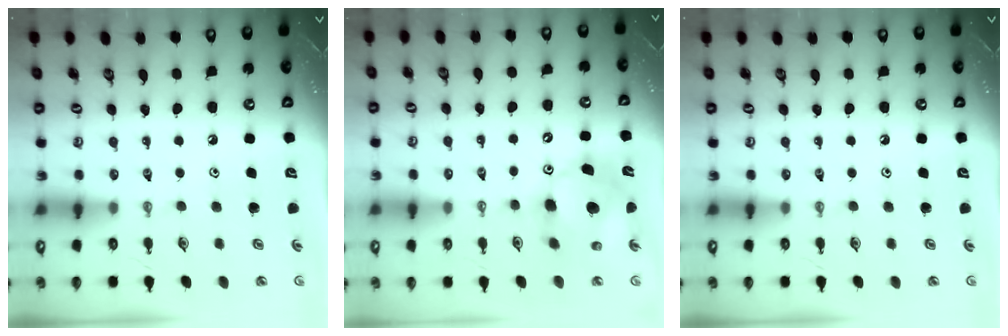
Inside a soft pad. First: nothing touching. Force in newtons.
{"total": 12.2, "press": 12.0, "slide": 2.1}
{"total": 0.0}